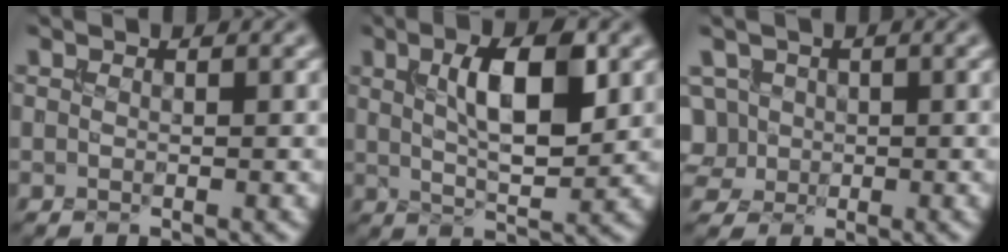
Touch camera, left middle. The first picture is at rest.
{"total": 6.3, "force": [1.8, 2.2, 5.6], "torque": [-0.095, 0.004, 0.032]}
{"total": 4.2, "force": [0.1, 3.9, 1.7], "torque": [-0.034, 0.028, -0.004]}